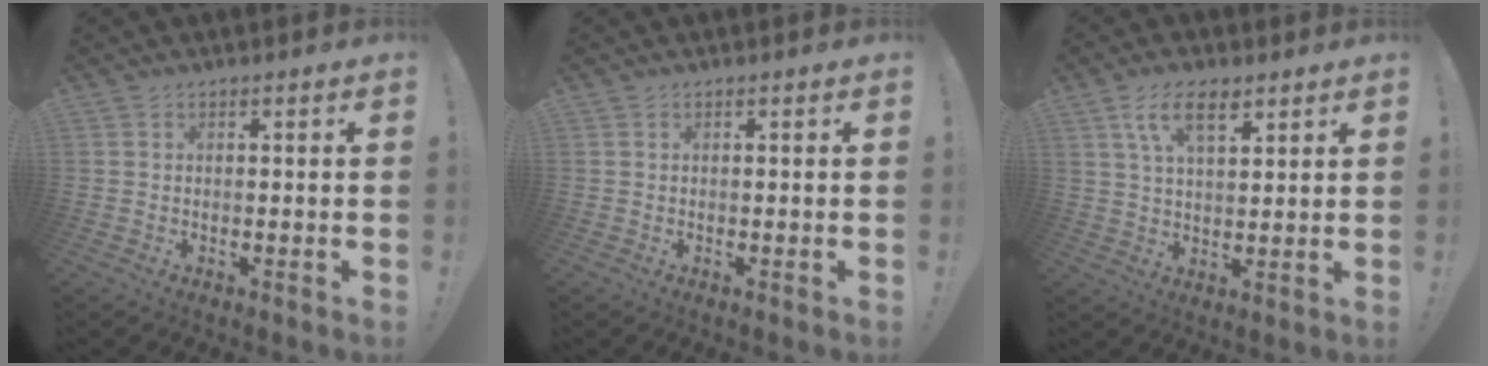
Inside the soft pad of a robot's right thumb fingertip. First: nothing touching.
{"total": 0.0}
{"total": 9.1, "force": [4.8, 4.1, 6.5], "torque": [-0.107, -0.007, 0.086]}